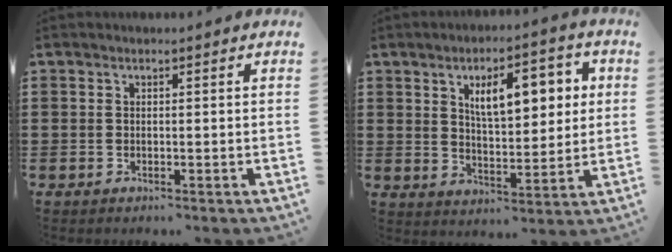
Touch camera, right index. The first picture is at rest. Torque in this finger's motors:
{"motor_torque": [1.81, 0.33, 0.74, 0.11]}